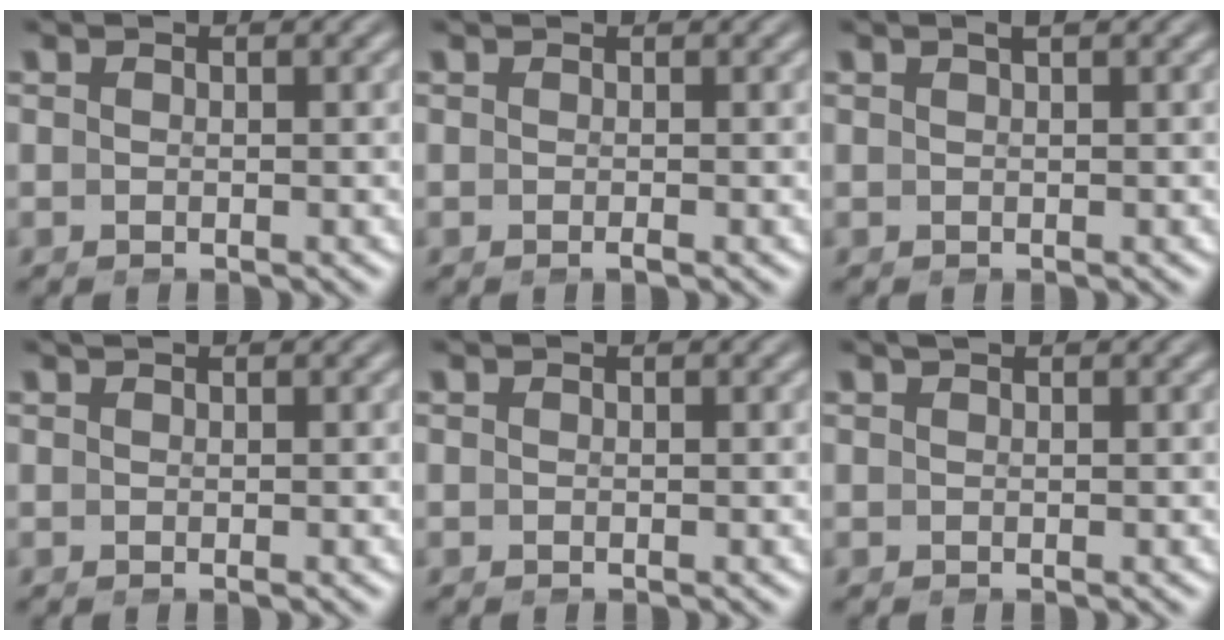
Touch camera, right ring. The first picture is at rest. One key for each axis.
{"total": 0.8, "fx": -0.1, "fy": -0.8, "fz": 0.0, "tx": 0.010, "ty": 0.007, "tz": -0.003}
{"total": 0.7, "fx": 0.3, "fy": -0.5, "fz": 0.4, "tx": -0.002, "ty": 0.004, "tz": 0.010}
{"total": 0.7, "fx": 0.2, "fy": -0.6, "fz": 0.3, "tx": 0.004, "ty": 0.005, "tz": 0.004}
{"total": 0.0}
{"total": 0.7, "fx": 0.5, "fy": -0.4, "fz": 0.0, "tx": 0.003, "ty": 0.003, "tz": 0.009}